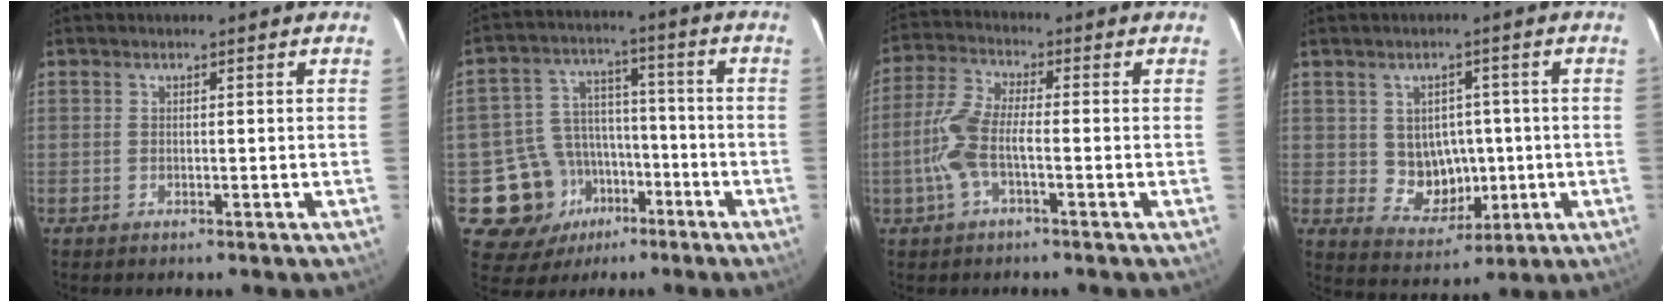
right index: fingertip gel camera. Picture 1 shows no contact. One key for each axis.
{"total": 12.6, "fx": -6.0, "fy": 10.4, "fz": 3.8, "tx": -0.094, "ty": 0.036, "tz": -0.074}
{"total": 8.1, "fx": -2.3, "fy": 2.3, "fz": 7.5, "tx": -0.173, "ty": 0.007, "tz": -0.048}
{"total": 7.4, "fx": -0.1, "fy": 6.9, "fz": 2.9, "tx": -0.059, "ty": 0.007, "tz": 0.018}